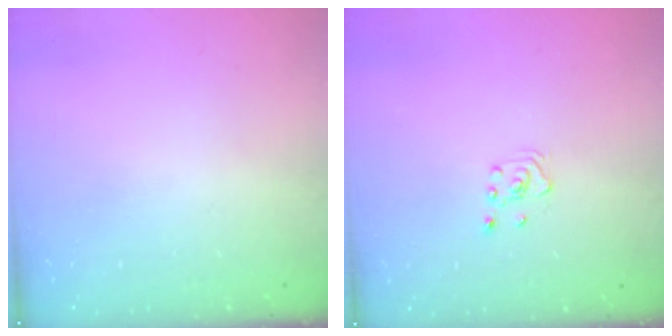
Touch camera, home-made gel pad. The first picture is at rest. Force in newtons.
{"total": 2.8, "press": 2.6, "slide": 1.1}